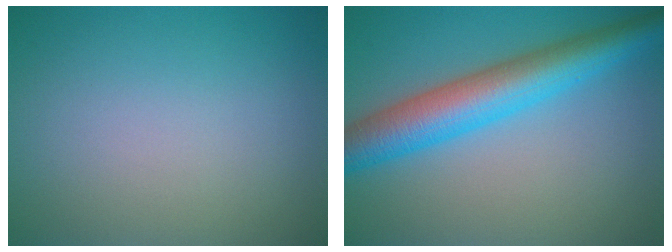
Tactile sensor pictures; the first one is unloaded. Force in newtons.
{"total": 7.4, "press": 7.4, "slide": 0.1}